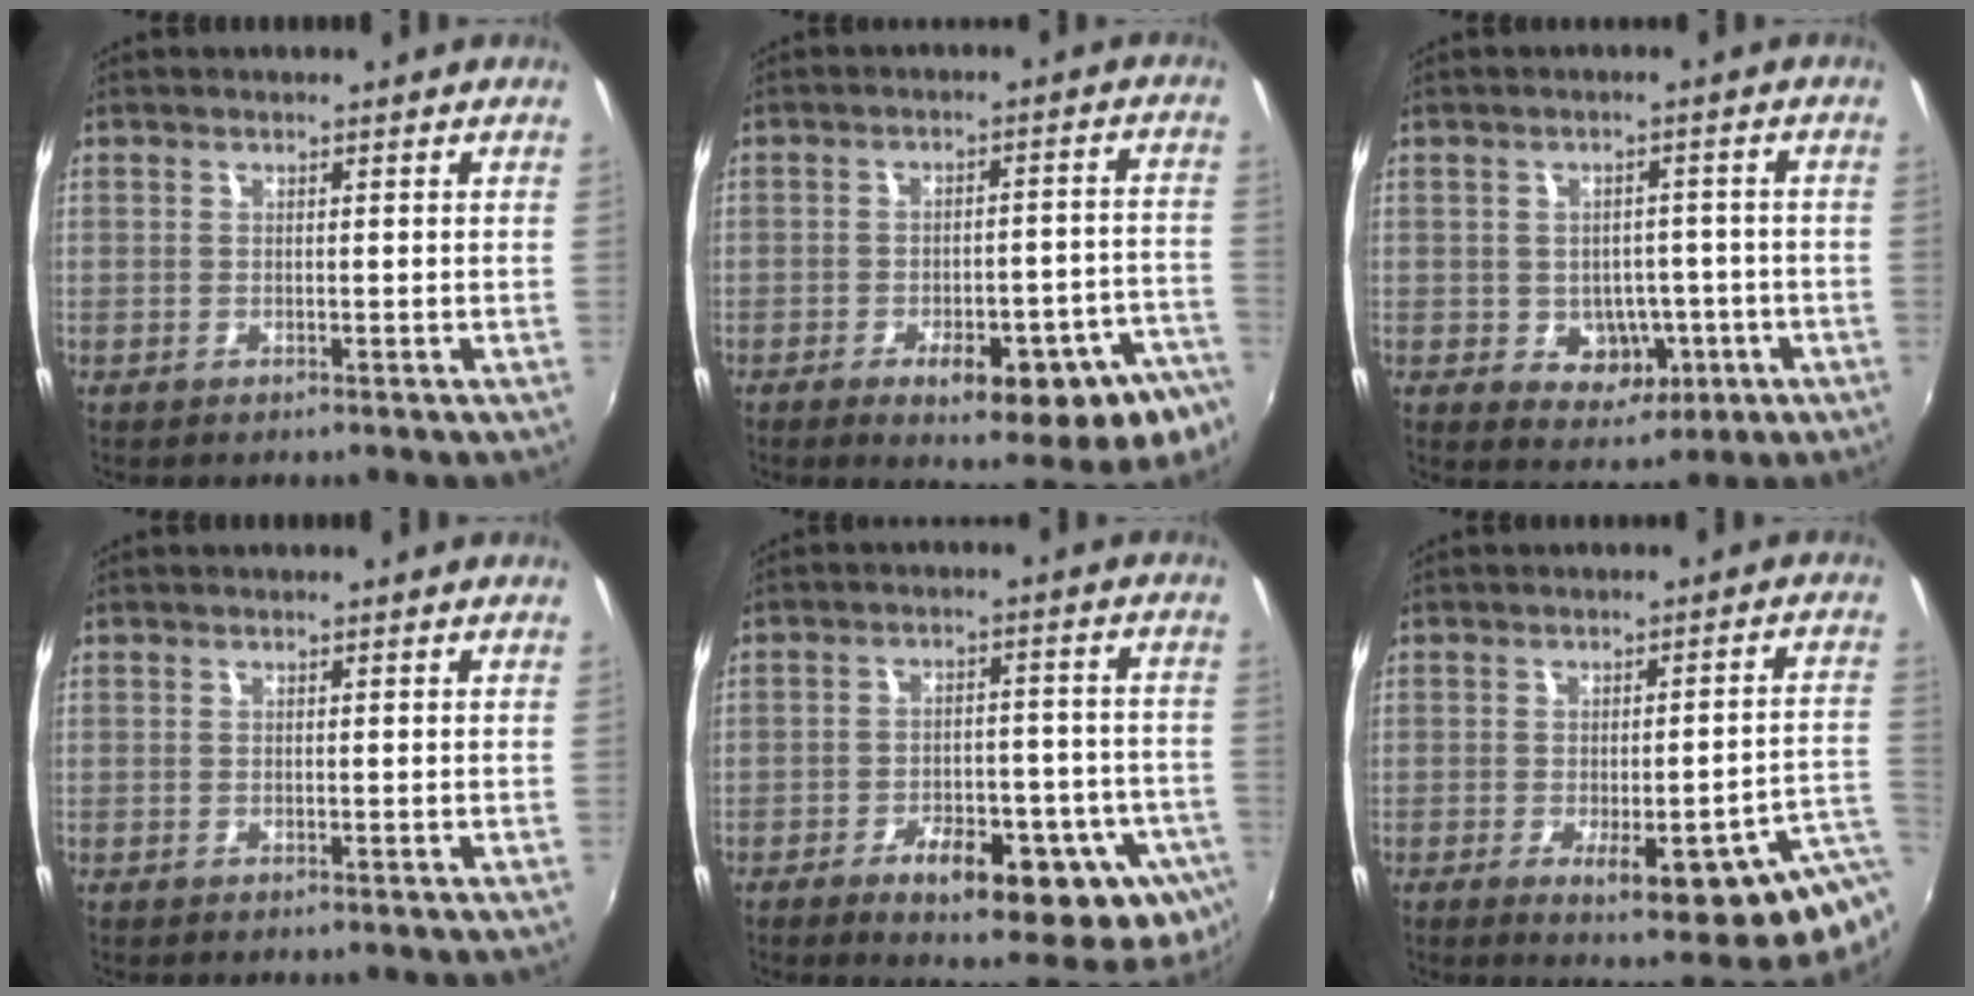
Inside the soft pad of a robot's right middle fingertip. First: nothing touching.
{"total": 16.1, "force": [-9.8, 5.0, 11.8], "torque": [-0.152, -0.012, -0.118]}
{"total": 7.2, "force": [-2.1, 5.9, 3.5], "torque": [-0.067, 0.009, -0.009]}
{"total": 0.0}
{"total": 19.1, "force": [-9.5, 7.9, 14.5], "torque": [-0.216, -0.024, -0.116]}
{"total": 13.6, "force": [-4.8, 2.1, 12.6], "torque": [-0.156, -0.020, -0.050]}